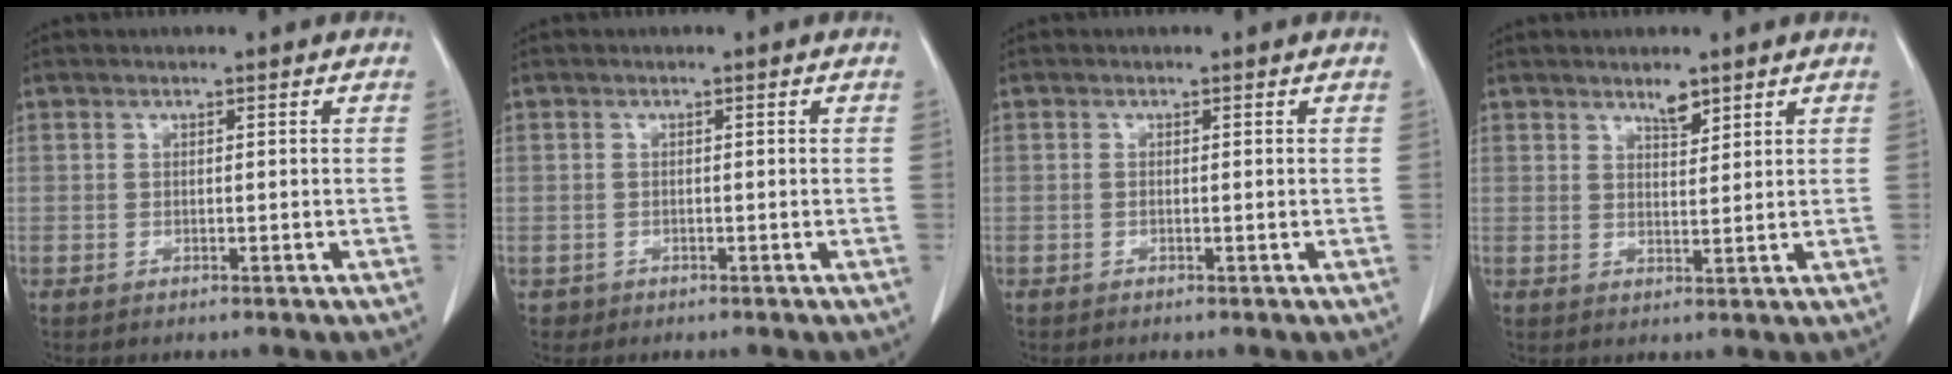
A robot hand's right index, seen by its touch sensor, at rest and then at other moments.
{"total": 1.1, "force": [-0.5, 1.0, -0.2], "torque": [-0.001, 0.005, -0.011]}
{"total": 0.0}
{"total": 2.7, "force": [2.2, 0.8, 1.4], "torque": [-0.028, -0.004, 0.038]}